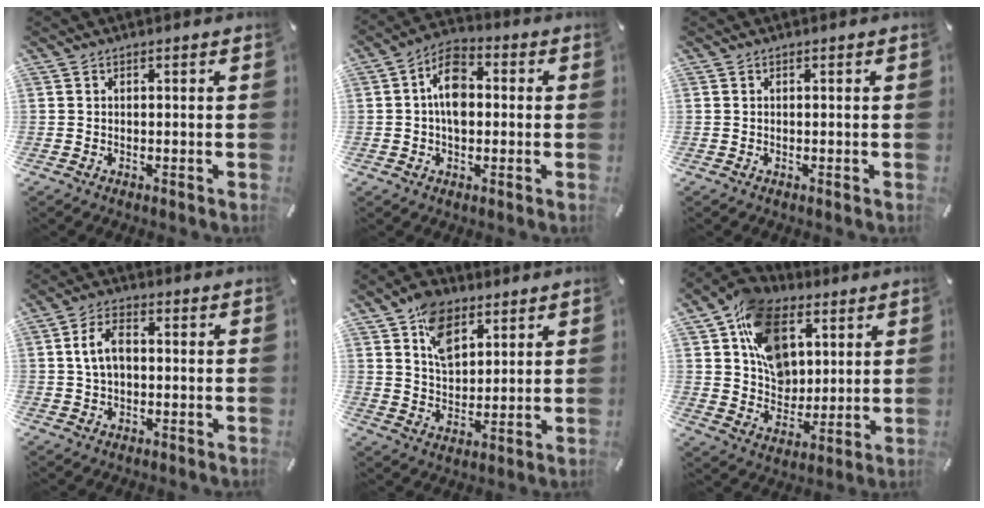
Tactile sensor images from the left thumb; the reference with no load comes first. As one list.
[{"total": 8.9, "force": [0.1, 5.7, 6.9], "torque": [-0.106, 0.009, 0.001]}, {"total": 0.0}, {"total": 6.5, "force": [0.5, 4.1, 4.9], "torque": [-0.101, 0.004, 0.005]}, {"total": 10.4, "force": [5.6, 6.8, 5.5], "torque": [-0.103, -0.007, 0.106]}, {"total": 16.4, "force": [6.1, 12.2, 9.0], "torque": [-0.165, -0.004, 0.119]}]